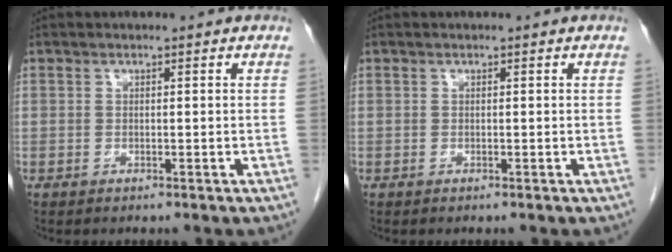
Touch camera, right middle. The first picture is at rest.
{"total": 0.0}